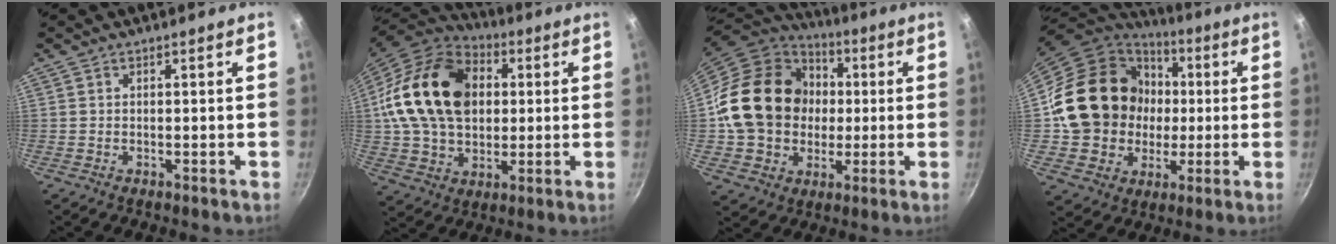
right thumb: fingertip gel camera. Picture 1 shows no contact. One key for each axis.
{"total": 24.0, "fx": 4.0, "fy": 17.4, "fz": 16.1, "tx": -0.269, "ty": 0.020, "tz": 0.067}
{"total": 22.1, "fx": 1.3, "fy": 18.4, "fz": 12.3, "tx": -0.198, "ty": 0.032, "tz": 0.029}
{"total": 21.1, "fx": 1.8, "fy": 18.7, "fz": 9.6, "tx": -0.156, "ty": 0.030, "tz": 0.046}